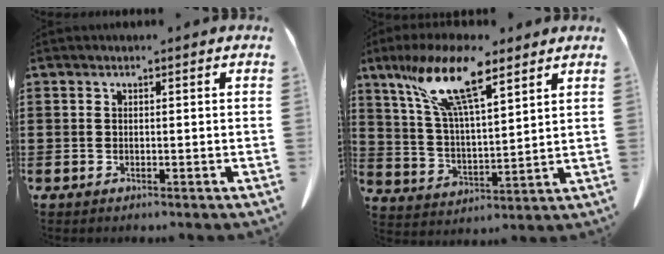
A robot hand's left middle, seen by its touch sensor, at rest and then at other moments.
{"total": 13.9, "force": [9.2, 3.7, 9.8], "torque": [-0.217, -0.019, 0.162]}